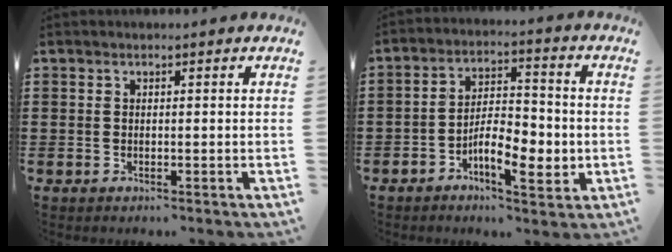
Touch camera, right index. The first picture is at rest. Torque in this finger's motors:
{"motor_torque": [1.16, -0.98, 0.39, 0.14]}